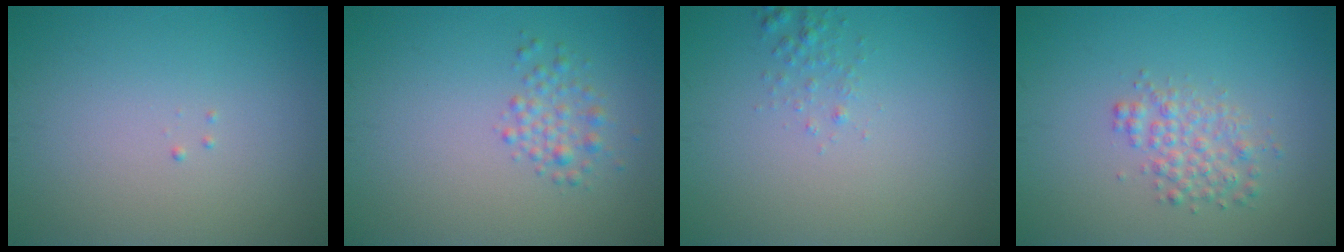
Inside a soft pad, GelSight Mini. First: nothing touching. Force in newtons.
{"total": 1.9, "press": 1.9, "slide": 0.0}
{"total": 0.9, "press": 0.9, "slide": 0.1}
{"total": 2.5, "press": 2.5, "slide": 0.1}